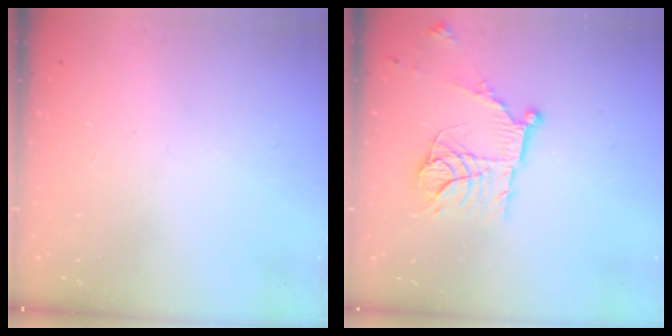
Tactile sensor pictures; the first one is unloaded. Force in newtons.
{"total": 14.9, "press": 14.8, "slide": 1.4}